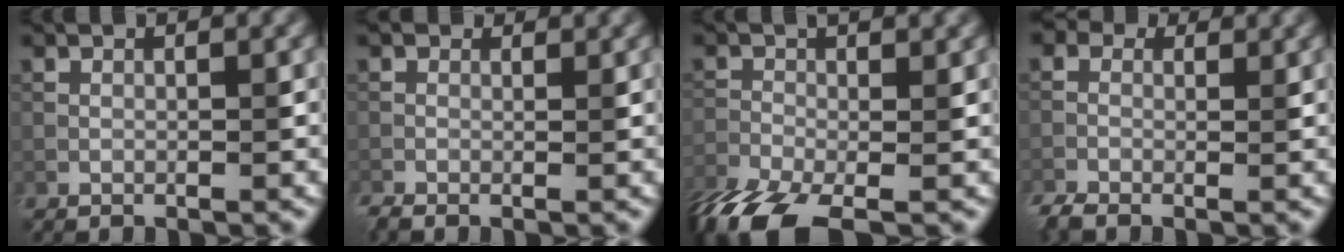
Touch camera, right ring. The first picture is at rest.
{"total": 2.0, "force": [0.0, 1.3, 1.5], "torque": [-0.030, -0.002, -0.005]}
{"total": 10.2, "force": [-6.3, 3.5, 7.3], "torque": [-0.151, -0.027, -0.111]}
{"total": 3.9, "force": [-0.6, 2.9, 2.5], "torque": [-0.052, 0.000, -0.006]}